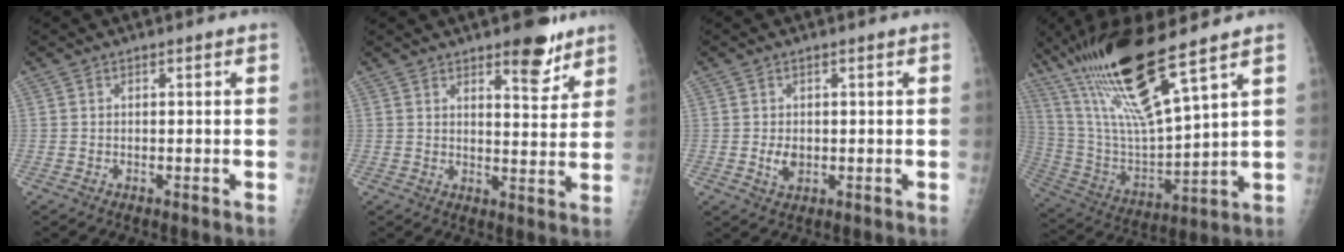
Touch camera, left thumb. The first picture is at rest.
{"total": 7.7, "force": [5.4, 2.7, 4.8], "torque": [-0.043, -0.036, 0.073]}
{"total": 2.9, "force": [-0.1, 2.0, 2.2], "torque": [-0.032, -0.005, 0.005]}
{"total": 21.4, "force": [13.6, 3.1, 16.2], "torque": [-0.306, -0.059, 0.260]}